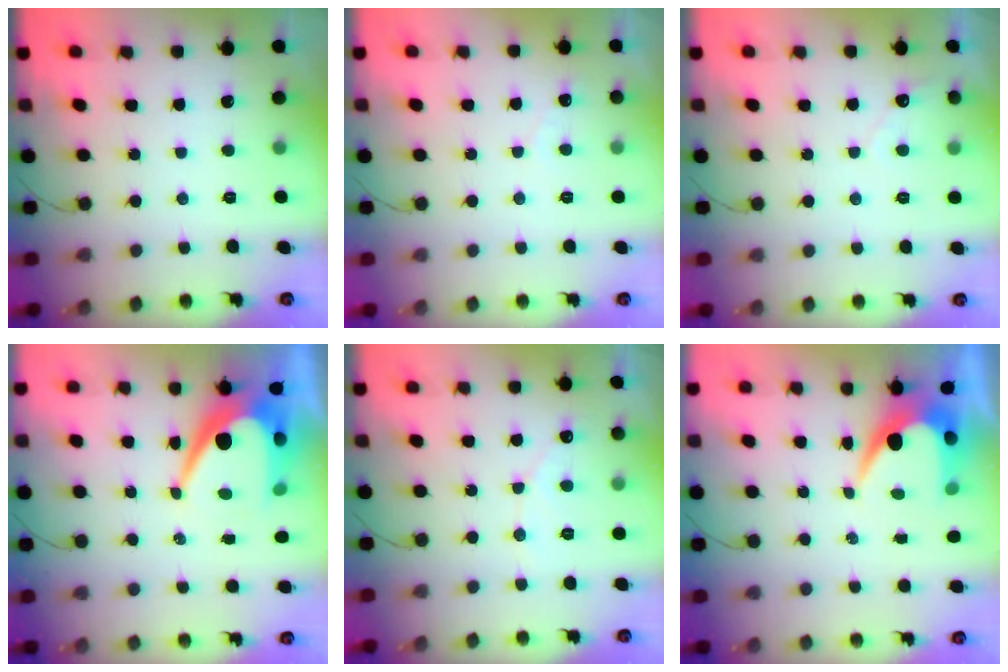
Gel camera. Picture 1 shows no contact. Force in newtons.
{"total": 2.2, "press": 2.2, "slide": 0.0}
{"total": 3.1, "press": 3.1, "slide": 0.2}
{"total": 12.2, "press": 12.2, "slide": 0.7}
{"total": 4.2, "press": 4.2, "slide": 0.3}
{"total": 6.7, "press": 6.6, "slide": 0.5}